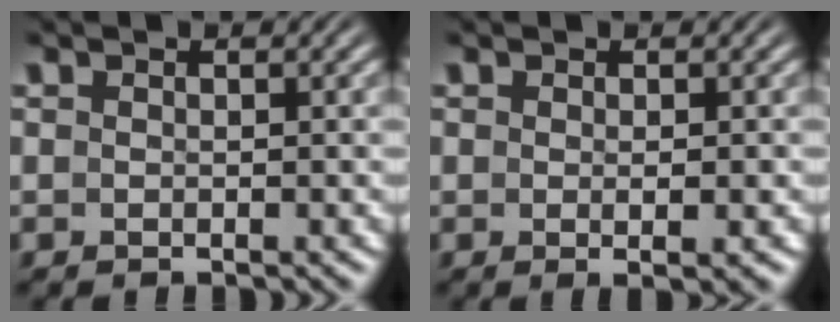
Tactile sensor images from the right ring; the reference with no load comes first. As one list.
[{"total": 1.5, "force": [-0.3, -0.4, 1.5], "torque": [-0.028, -0.010, -0.001]}]